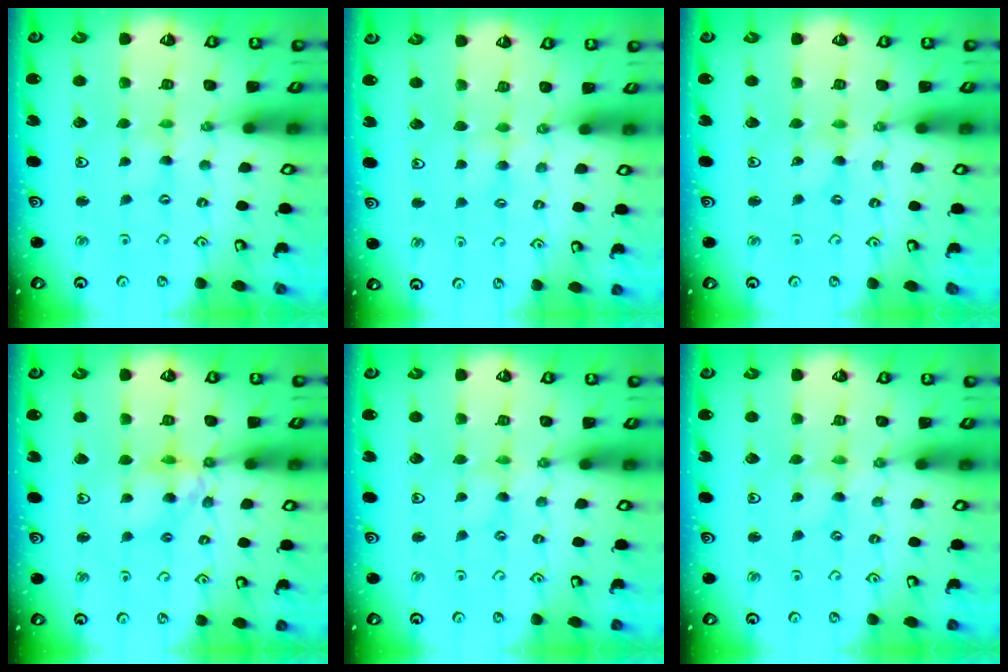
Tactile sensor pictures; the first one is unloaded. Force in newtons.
{"total": 3.0, "press": 2.9, "slide": 0.4}
{"total": 0.0}
{"total": 11.3, "press": 11.3, "slide": 1.3}
{"total": 0.0}
{"total": 0.0}